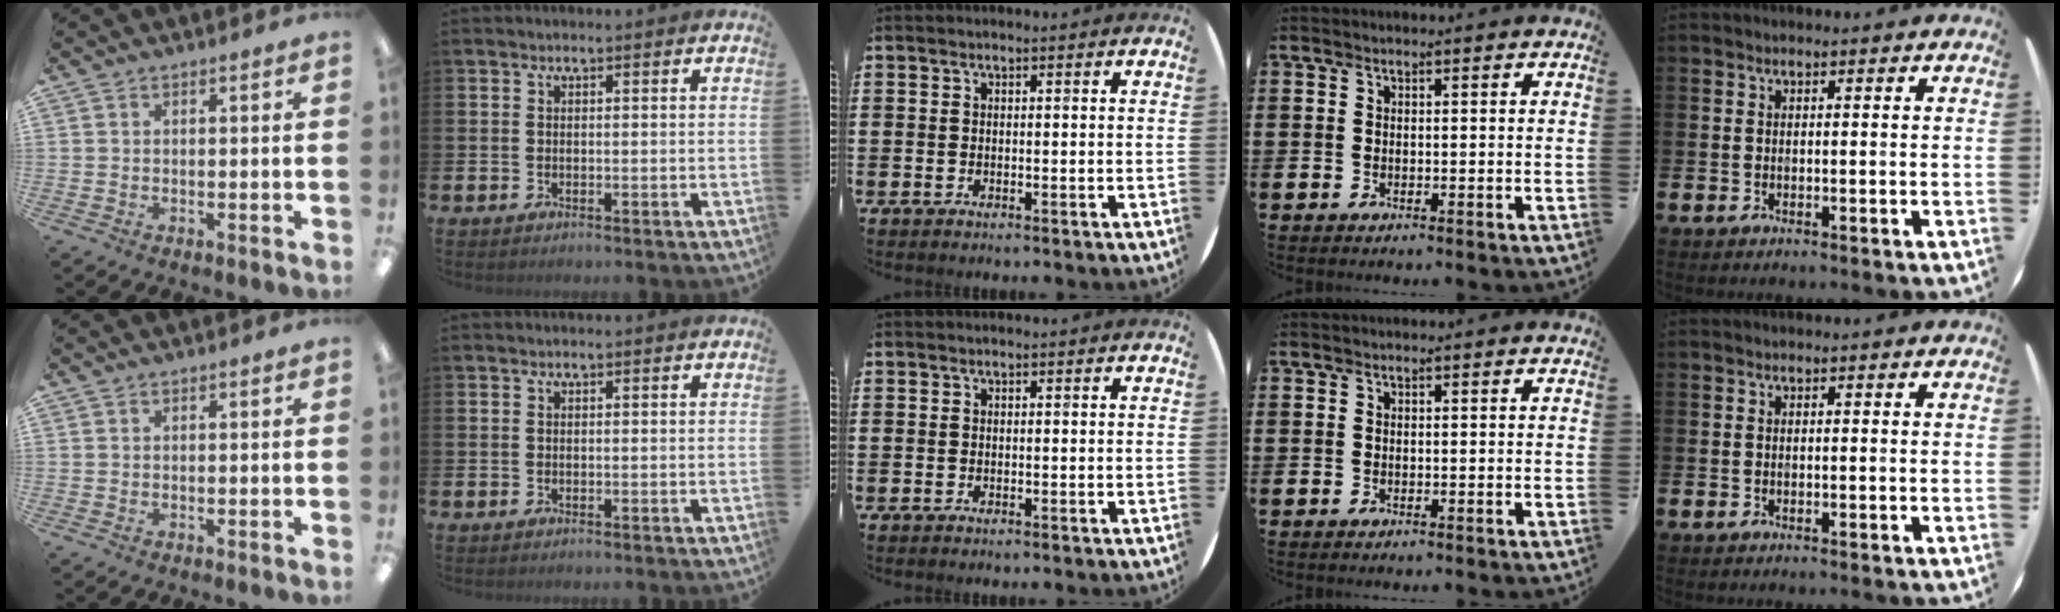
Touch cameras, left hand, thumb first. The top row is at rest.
{}